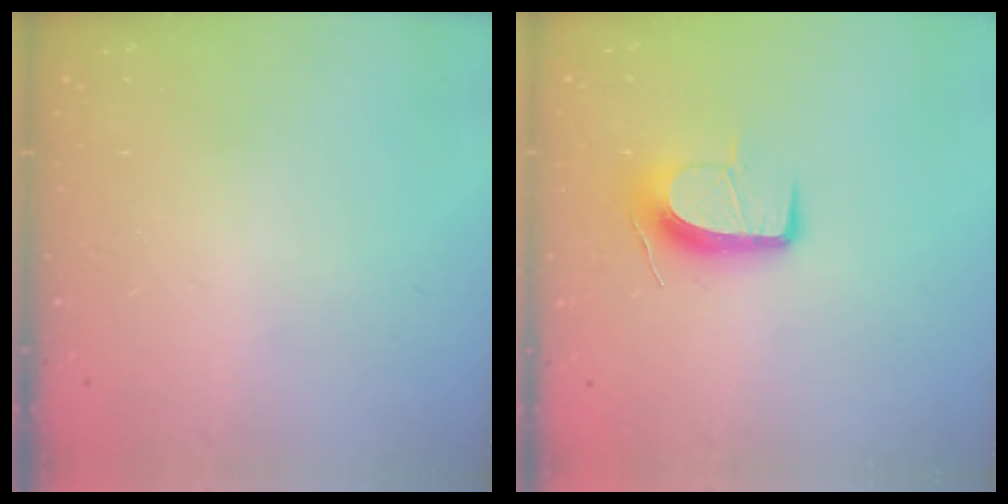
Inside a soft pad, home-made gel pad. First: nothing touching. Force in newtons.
{"total": 10.9, "press": 10.9, "slide": 0.2}